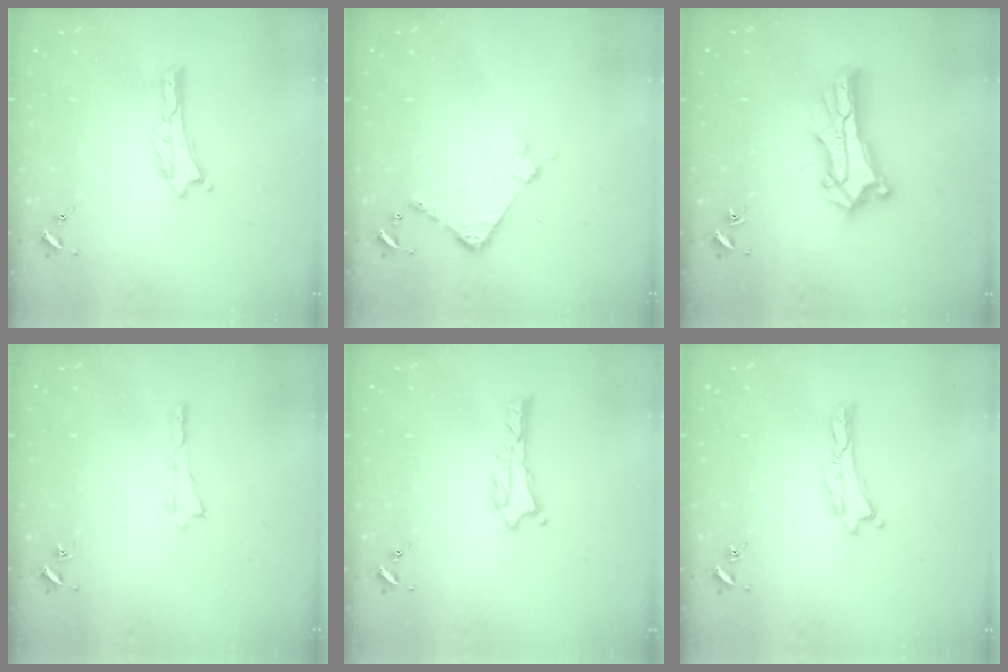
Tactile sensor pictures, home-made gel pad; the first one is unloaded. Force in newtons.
{"total": 3.5, "press": 3.5, "slide": 0.3}
{"total": 9.8, "press": 9.7, "slide": 0.7}
{"total": 0.0}
{"total": 1.3, "press": 1.3, "slide": 0.3}
{"total": 0.0}